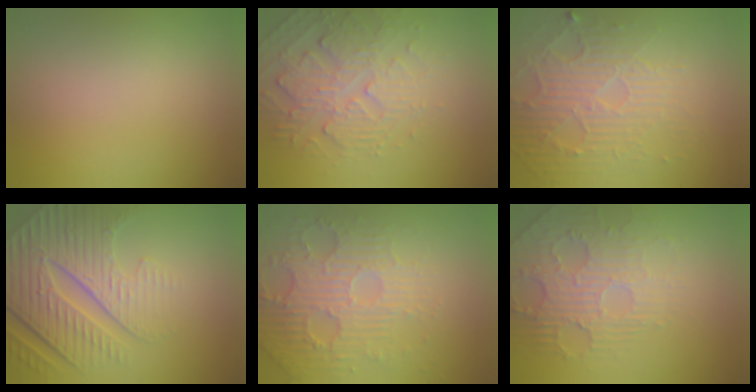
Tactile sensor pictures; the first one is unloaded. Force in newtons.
{"total": 4.8, "press": 3.5, "slide": 3.3}
{"total": 5.7, "press": 3.4, "slide": 4.6}
{"total": 8.0, "press": 5.8, "slide": 5.5}
{"total": 6.2, "press": 3.8, "slide": 4.9}
{"total": 2.9, "press": 2.4, "slide": 1.6}